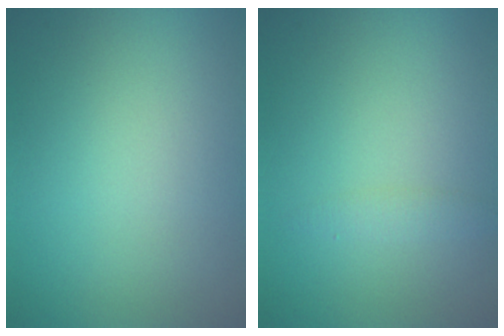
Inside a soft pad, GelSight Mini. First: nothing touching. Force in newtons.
{"total": 1.0, "press": 1.0, "slide": 0.0}